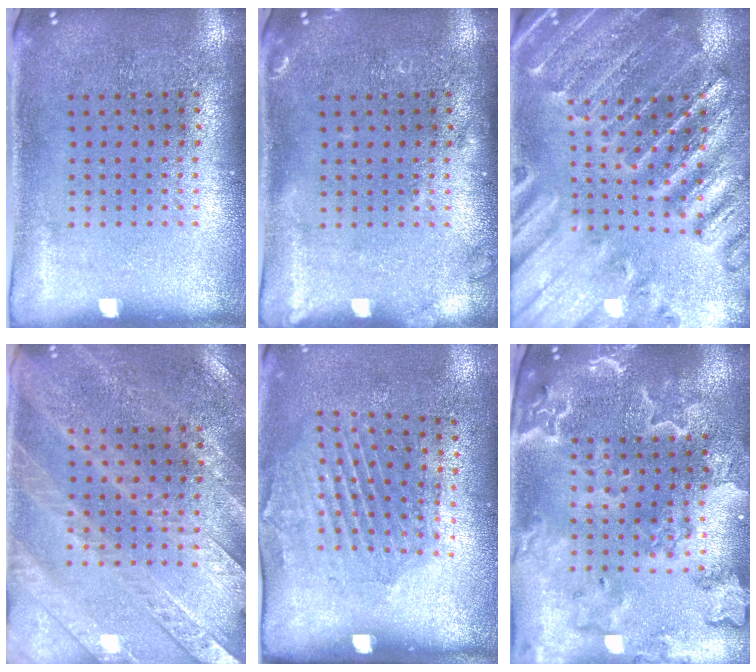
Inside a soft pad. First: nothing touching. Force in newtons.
{"total": 1.2, "press": 1.2, "slide": 0.3}
{"total": 2.7, "press": 2.7, "slide": 0.4}
{"total": 3.0, "press": 2.7, "slide": 1.1}
{"total": 2.0, "press": 1.2, "slide": 1.6}
{"total": 3.5, "press": 3.1, "slide": 1.6}